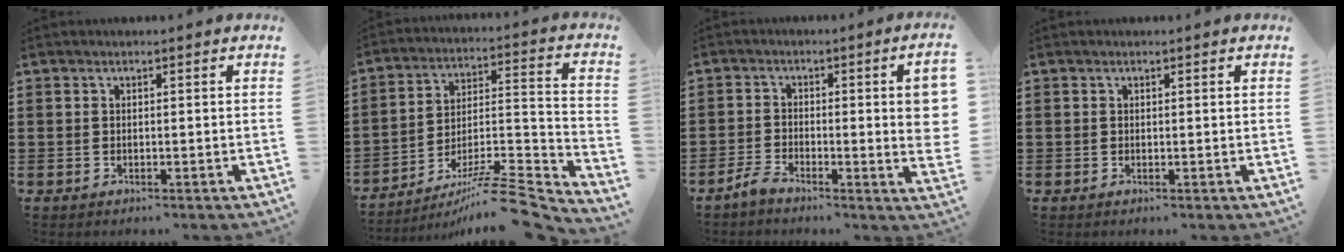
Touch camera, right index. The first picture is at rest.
{"total": 9.4, "force": [-7.6, 1.0, 5.5], "torque": [-0.077, 0.017, -0.150]}
{"total": 7.0, "force": [-1.3, 1.3, 6.7], "torque": [-0.114, -0.009, -0.024]}
{"total": 0.0}